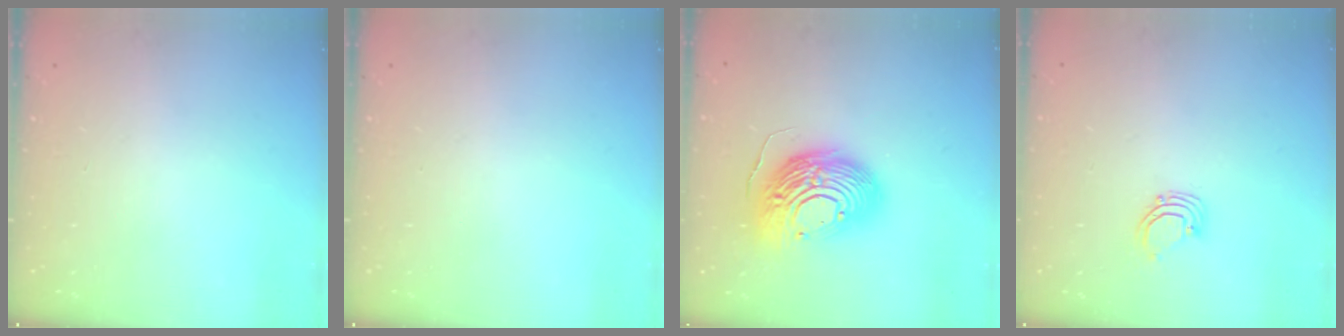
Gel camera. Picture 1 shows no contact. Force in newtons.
{"total": 0.0}
{"total": 18.8, "press": 18.6, "slide": 2.8}
{"total": 2.7, "press": 2.7, "slide": 0.2}